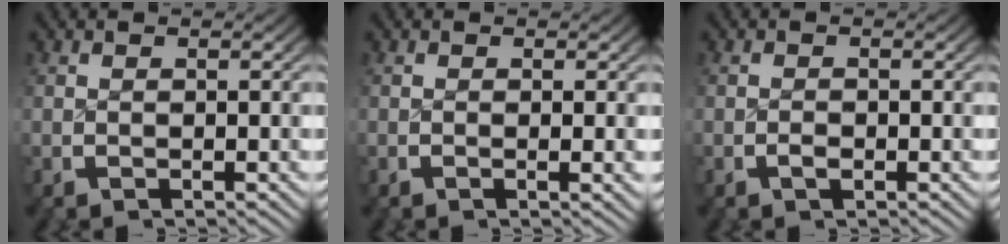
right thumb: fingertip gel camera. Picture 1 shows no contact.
{"total": 0.9, "force": [0.0, 0.0, 0.9], "torque": [-0.015, -0.002, -0.001]}
{"total": 0.9, "force": [-0.5, 0.5, 0.5], "torque": [-0.009, -0.003, -0.010]}